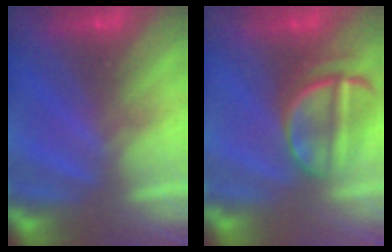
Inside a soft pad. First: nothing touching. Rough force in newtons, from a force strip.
{"total": 3.7}